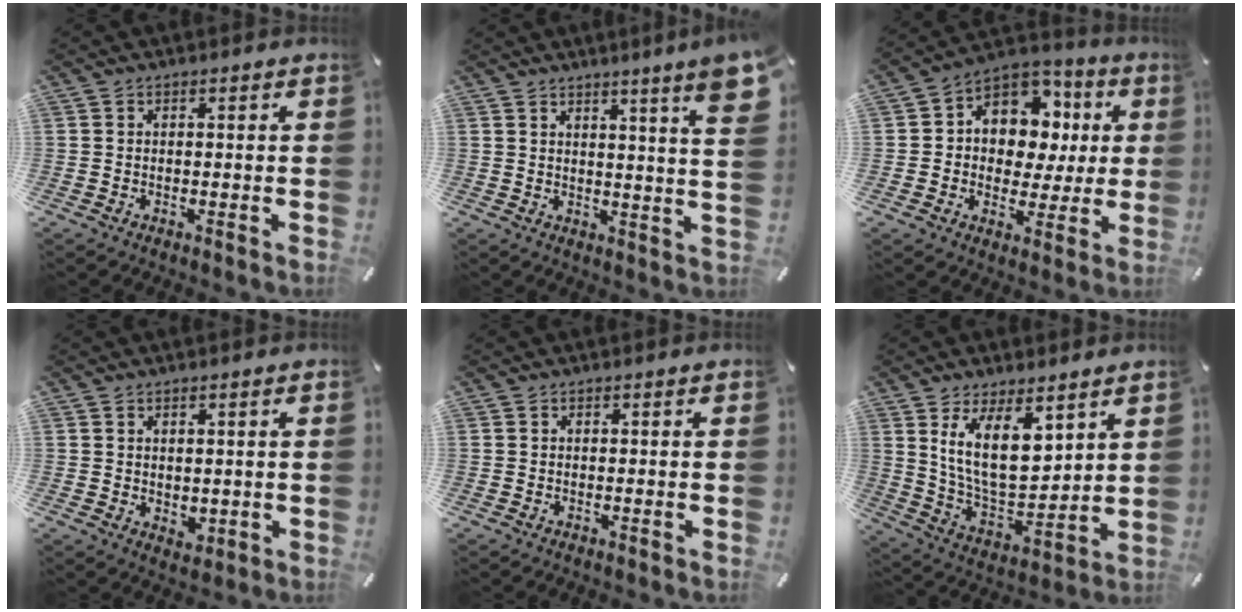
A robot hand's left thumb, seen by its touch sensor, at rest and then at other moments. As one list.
[{"total": 9.5, "force": [5.6, 0.1, 7.7], "torque": [-0.115, -0.039, 0.089]}, {"total": 10.5, "force": [2.7, 9.4, 3.7], "torque": [-0.061, -0.027, 0.056]}, {"total": 2.4, "force": [1.0, 2.0, 0.7], "torque": [0.002, -0.003, 0.016]}, {"total": 0.0}, {"total": 15.5, "force": [8.0, 8.0, 10.6], "torque": [-0.207, -0.051, 0.143]}]